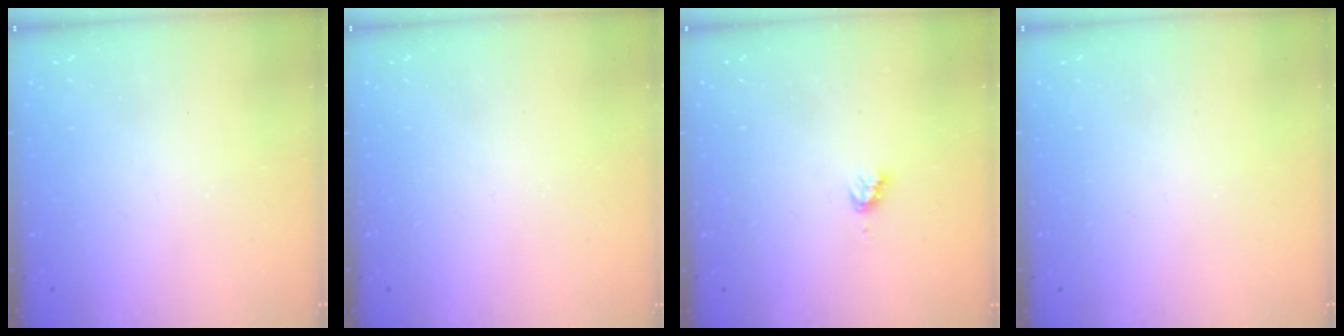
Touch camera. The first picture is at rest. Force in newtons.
{"total": 0.0}
{"total": 2.8, "press": 2.8, "slide": 0.3}
{"total": 0.0}